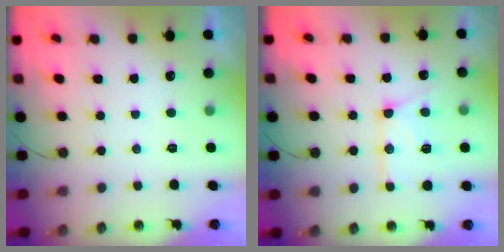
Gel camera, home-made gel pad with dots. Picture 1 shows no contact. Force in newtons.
{"total": 13.8, "press": 13.7, "slide": 1.4}